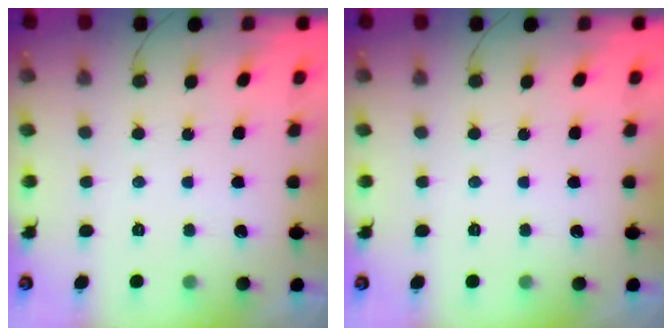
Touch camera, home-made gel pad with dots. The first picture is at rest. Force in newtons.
{"total": 0.0}